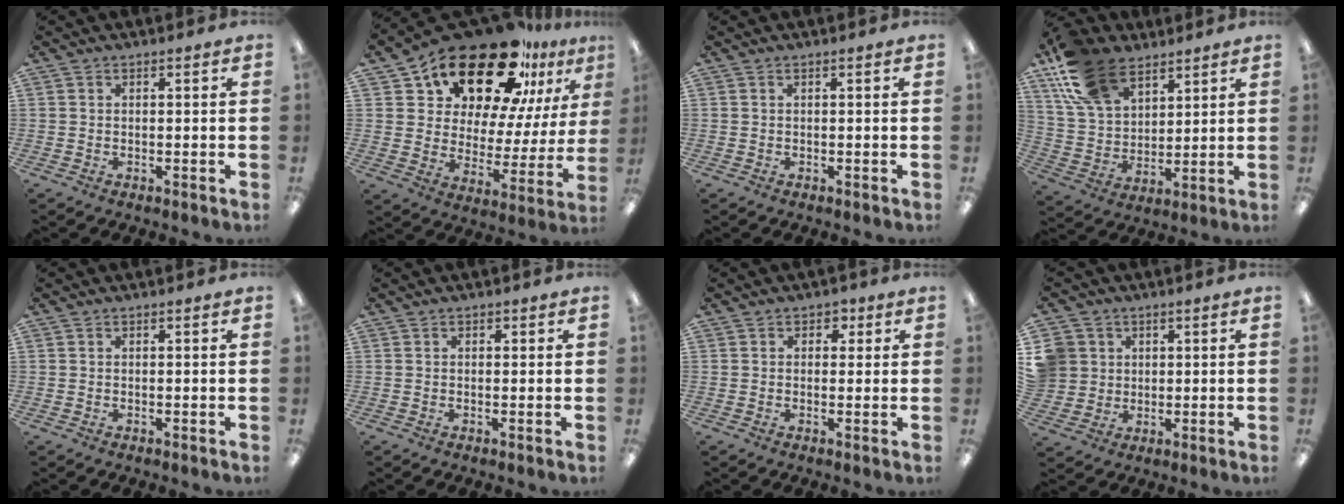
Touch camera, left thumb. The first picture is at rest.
{"total": 24.4, "force": [18.6, 10.3, 12.0], "torque": [-0.199, -0.131, 0.321]}
{"total": 0.0}
{"total": 18.0, "force": [11.0, 10.7, 9.4], "torque": [-0.194, -0.025, 0.213]}
{"total": 0.0}
{"total": 0.6, "force": [0.1, 0.6, 0.0], "torque": [0.000, 0.003, 0.002]}
{"total": 2.5, "force": [0.8, 2.2, 0.9], "torque": [-0.001, 0.002, 0.010]}
{"total": 7.7, "force": [2.1, 7.3, 1.1], "torque": [-0.038, 0.006, 0.047]}